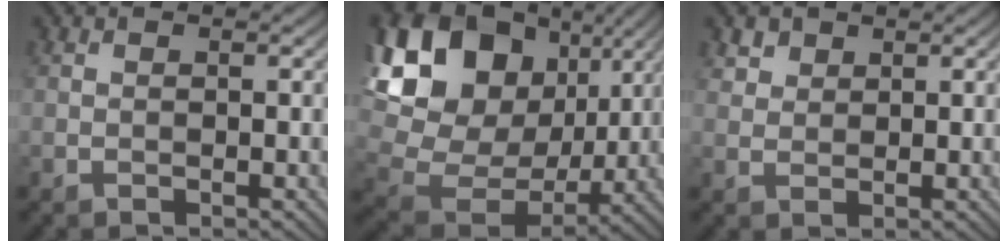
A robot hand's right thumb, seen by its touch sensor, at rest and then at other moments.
{"total": 20.8, "force": [7.6, 15.5, 11.6], "torque": [-0.298, 0.045, 0.167]}
{"total": 2.0, "force": [1.5, 1.3, 0.5], "torque": [-0.016, -0.003, 0.034]}